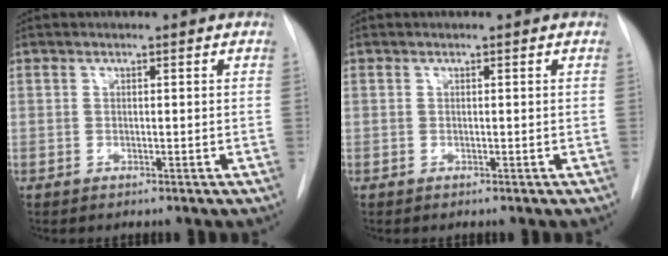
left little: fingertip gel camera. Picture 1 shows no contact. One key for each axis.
{"total": 0.0}